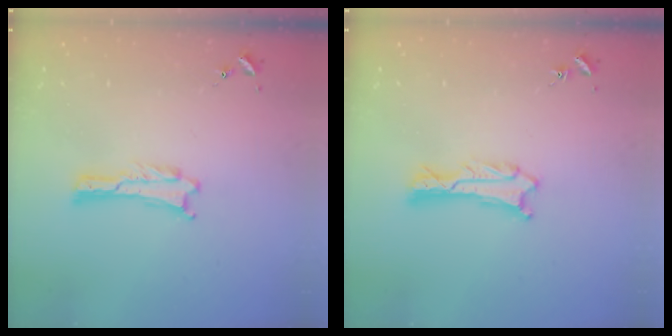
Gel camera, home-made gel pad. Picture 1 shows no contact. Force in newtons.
{"total": 0.9, "press": 0.9, "slide": 0.1}